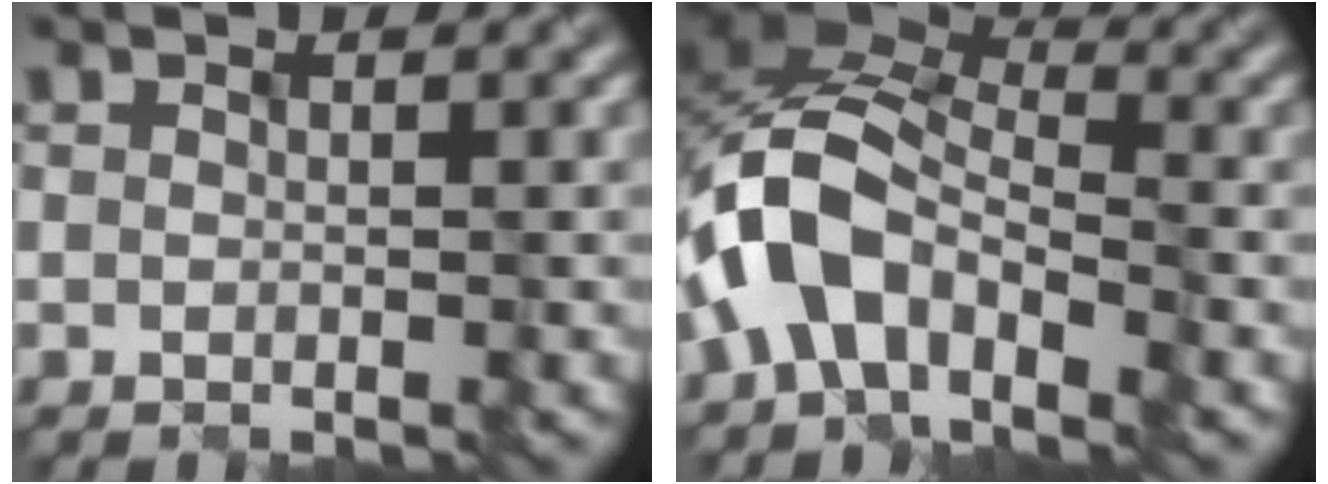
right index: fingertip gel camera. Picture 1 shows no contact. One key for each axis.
{"total": 9.0, "fx": -4.3, "fy": 5.1, "fz": 6.0, "tx": -0.111, "ty": 0.016, "tz": -0.097}